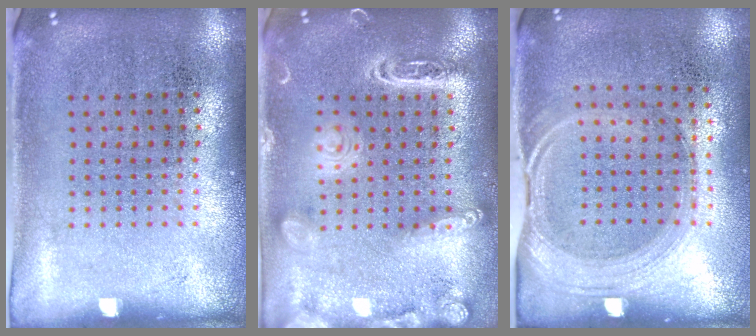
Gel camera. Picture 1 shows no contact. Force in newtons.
{"total": 2.1, "press": 2.1, "slide": 0.1}
{"total": 1.5, "press": 1.3, "slide": 0.8}